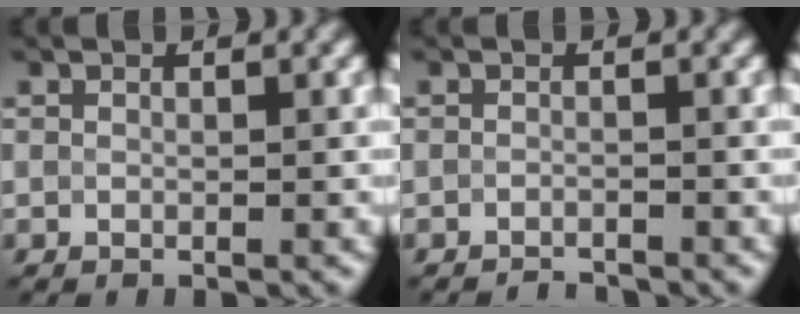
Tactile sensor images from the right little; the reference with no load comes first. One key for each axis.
{"total": 1.2, "fx": -1.2, "fy": 0.1, "fz": 0.2, "tx": 0.002, "ty": -0.002, "tz": -0.024}